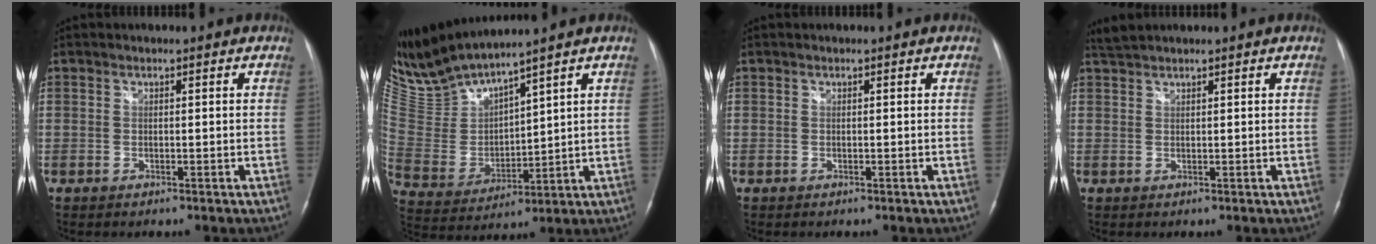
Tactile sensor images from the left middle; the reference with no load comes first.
{"total": 10.0, "force": [9.7, -0.6, 2.5], "torque": [-0.080, -0.004, 0.216]}
{"total": 0.0}
{"total": 1.9, "force": [1.9, -0.2, 0.4], "torque": [-0.013, 0.013, 0.040]}